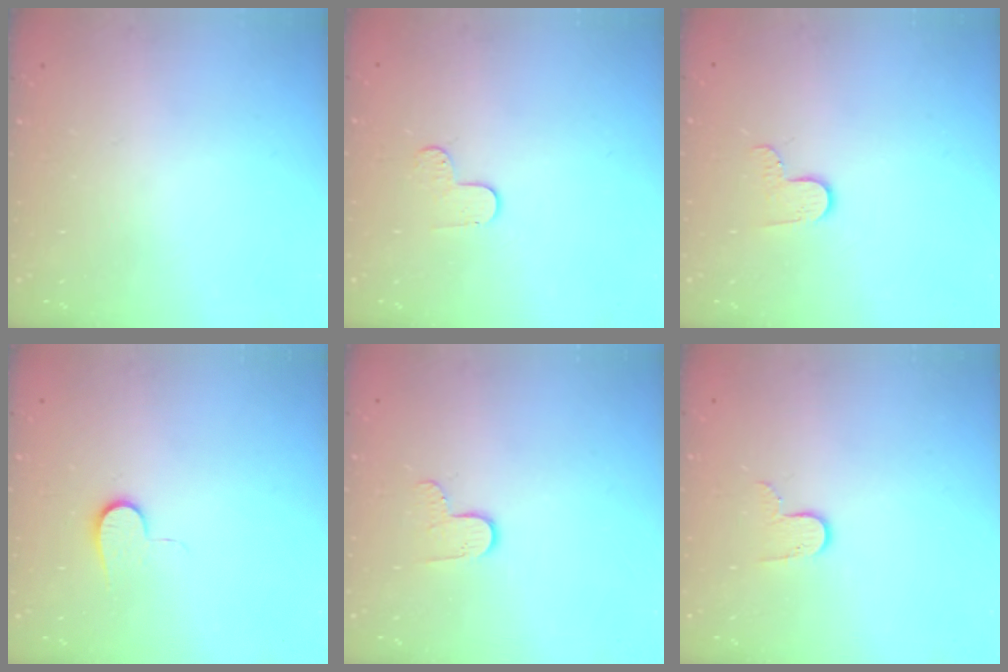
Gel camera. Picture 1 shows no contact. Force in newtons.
{"total": 3.8, "press": 3.8, "slide": 0.3}
{"total": 6.4, "press": 6.4, "slide": 0.5}
{"total": 6.3, "press": 6.2, "slide": 0.8}
{"total": 5.9, "press": 5.9, "slide": 0.6}
{"total": 6.3, "press": 6.3, "slide": 0.5}